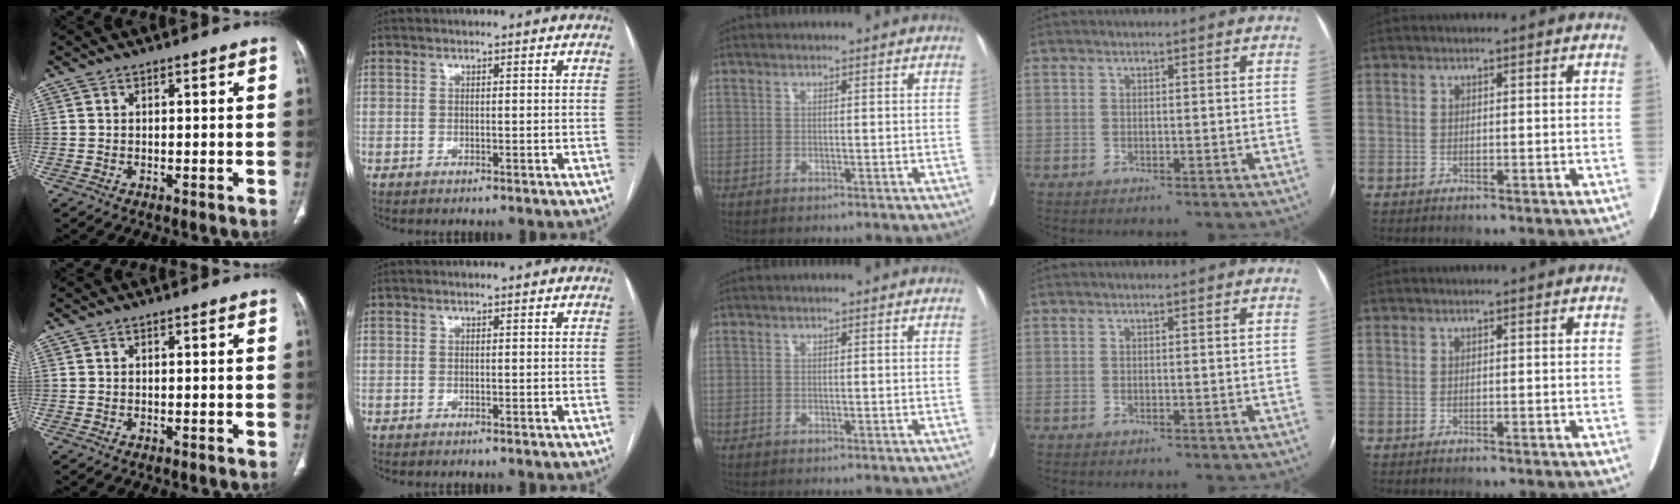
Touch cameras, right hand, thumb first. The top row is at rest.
{}